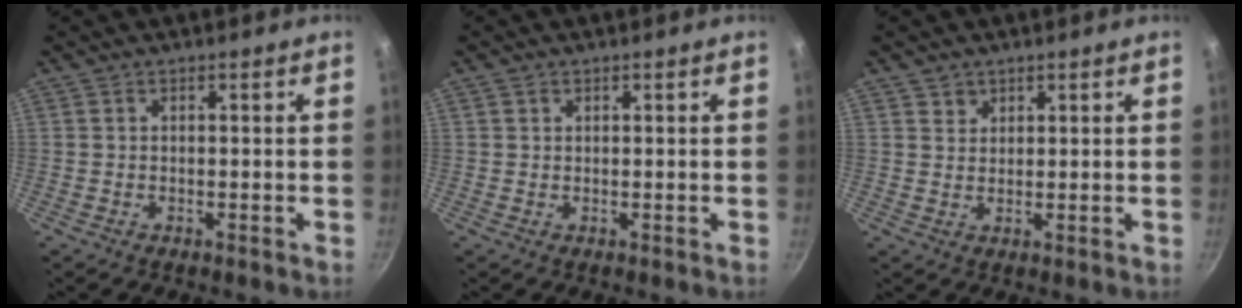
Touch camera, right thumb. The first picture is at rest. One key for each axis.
{"total": 0.7, "fx": 0.4, "fy": 0.6, "fz": 0.2, "tx": -0.002, "ty": 0.001, "tz": 0.006}
{"total": 2.3, "fx": 1.4, "fy": 1.7, "fz": 0.2, "tx": 0.010, "ty": 0.001, "tz": 0.023}